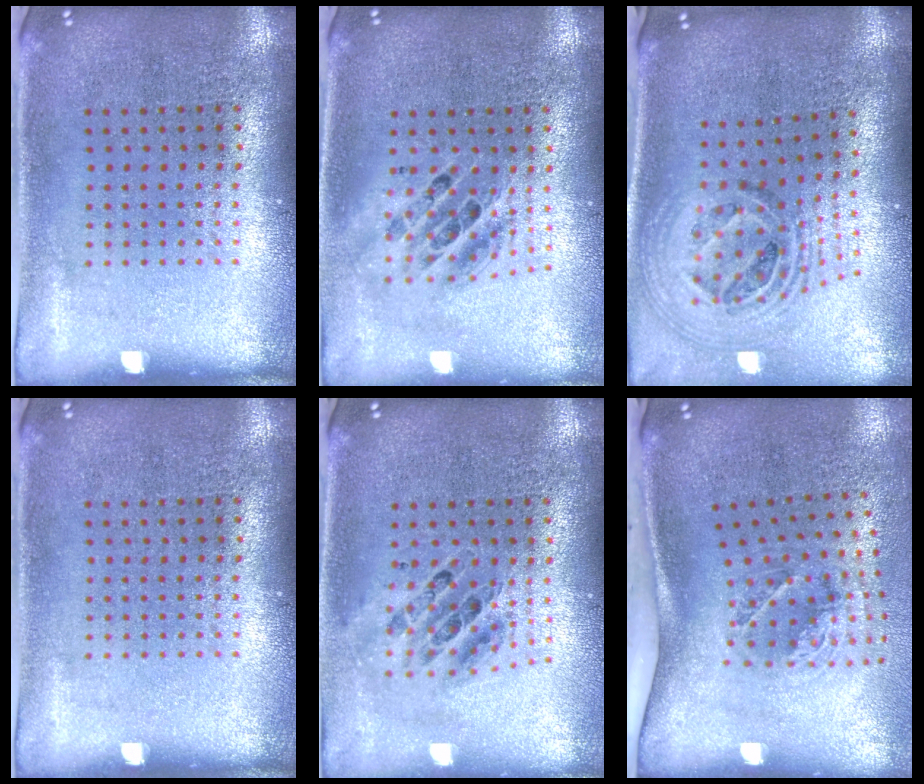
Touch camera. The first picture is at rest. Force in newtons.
{"total": 1.7, "press": 1.4, "slide": 1.0}
{"total": 1.9, "press": 1.5, "slide": 1.1}
{"total": 0.0}
{"total": 0.8, "press": 0.8, "slide": 0.1}
{"total": 1.9, "press": 1.2, "slide": 1.4}